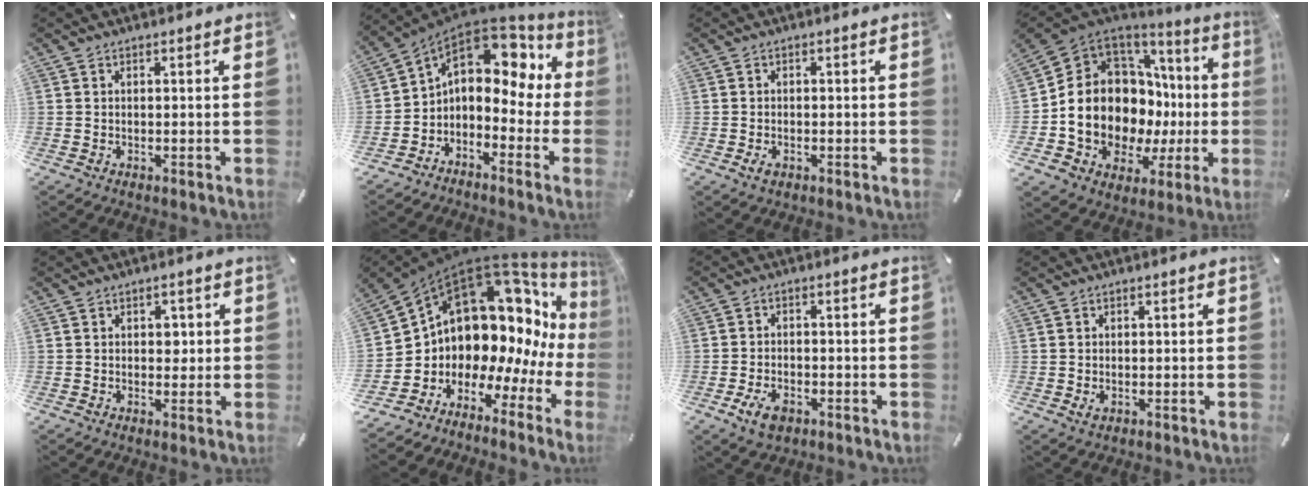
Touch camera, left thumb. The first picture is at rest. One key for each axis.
{"total": 9.5, "fx": 3.4, "fy": 6.8, "fz": 5.8, "tx": -0.101, "ty": -0.038, "tz": 0.056}
{"total": 1.8, "fx": -0.8, "fy": 1.1, "fz": 1.2, "tx": -0.022, "ty": 0.003, "tz": -0.015}
{"total": 18.1, "fx": 0.3, "fy": 14.0, "fz": 11.4, "tx": -0.211, "ty": -0.047, "tz": 0.023}
{"total": 2.6, "fx": 0.3, "fy": 2.1, "fz": 1.5, "tx": -0.008, "ty": -0.003, "tz": -0.004}
{"total": 14.6, "fx": 7.2, "fy": 9.7, "fz": 8.2, "tx": -0.135, "ty": -0.094, "tz": 0.135}
{"total": 5.3, "fx": -2.8, "fy": 3.3, "fz": 3.1, "tx": -0.066, "ty": 0.013, "tz": -0.053}
{"total": 1.2, "fx": -0.2, "fy": 0.8, "fz": 0.8, "tx": -0.014, "ty": 0.002, "tz": -0.005}